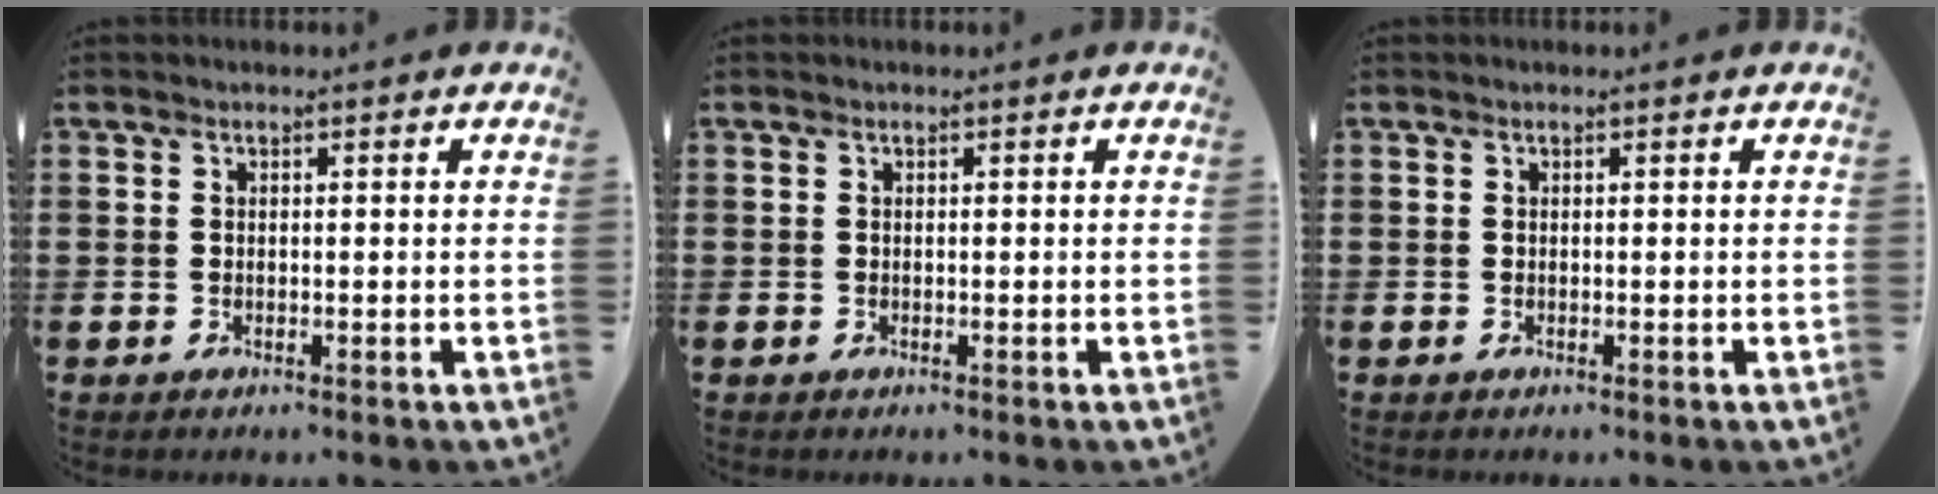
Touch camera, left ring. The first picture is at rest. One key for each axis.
{"total": 0.0}
{"total": 0.0}